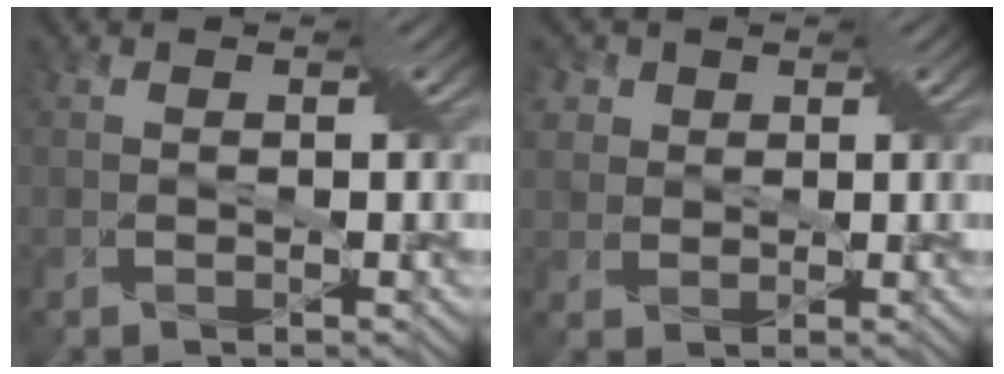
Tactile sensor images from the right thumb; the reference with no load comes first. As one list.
[{"total": 4.1, "force": [1.7, 3.5, 1.4], "torque": [-0.051, 0.015, 0.030]}]